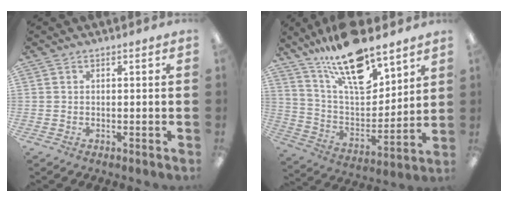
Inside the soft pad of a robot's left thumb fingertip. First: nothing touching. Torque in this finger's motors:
{"motor_torque": [0.60, 0.66, 1.42, -1.35, 0.14]}